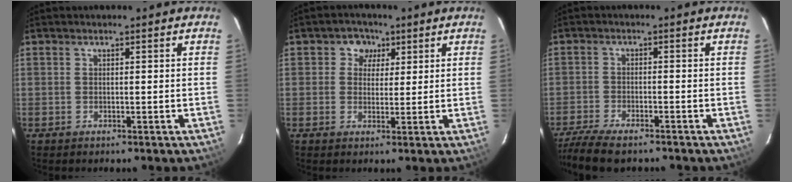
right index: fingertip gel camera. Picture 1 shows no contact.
{"total": 4.1, "force": [1.3, 3.9, 0.7], "torque": [0.003, 0.009, 0.015]}
{"total": 11.0, "force": [-9.1, 2.7, 5.5], "torque": [-0.134, -0.034, -0.160]}